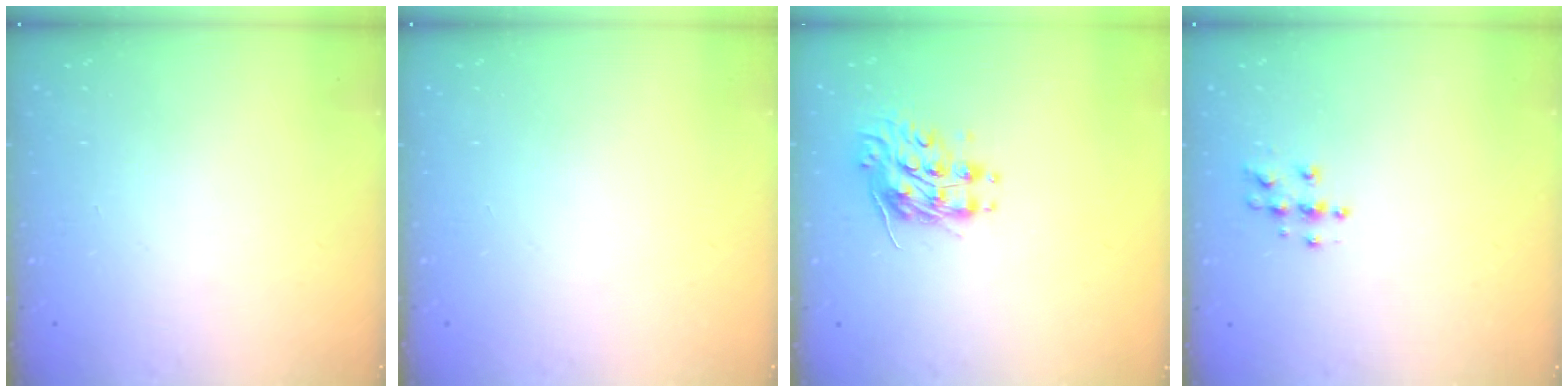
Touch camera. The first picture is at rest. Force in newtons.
{"total": 0.0}
{"total": 8.9, "press": 8.9, "slide": 0.2}
{"total": 4.9, "press": 4.9, "slide": 0.1}